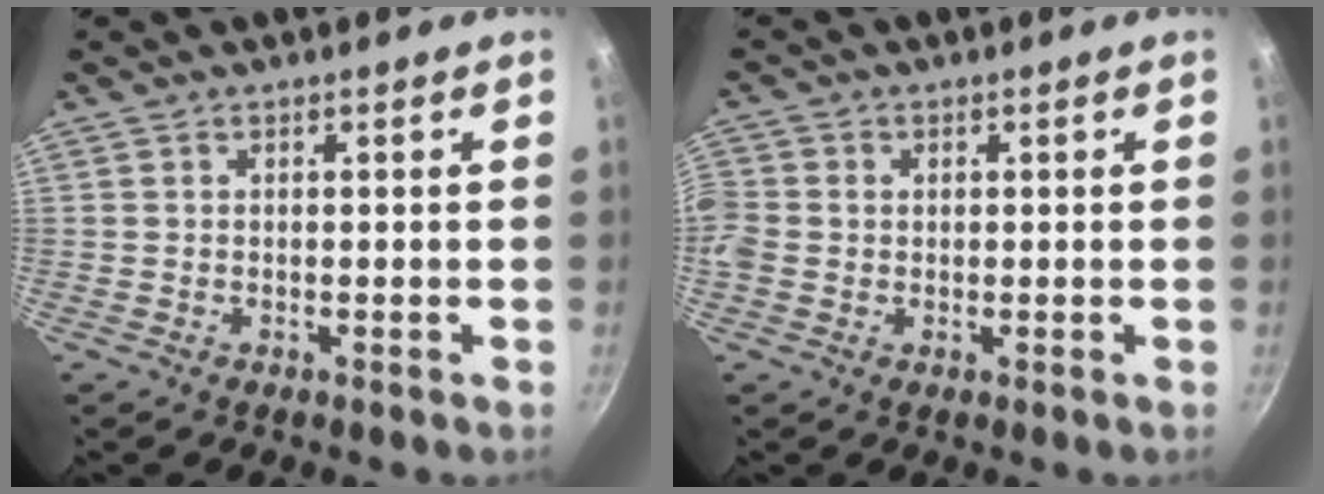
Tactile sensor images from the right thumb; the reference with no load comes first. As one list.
[{"total": 5.2, "force": [-0.1, 4.5, 2.5], "torque": [-0.052, 0.008, -0.011]}]